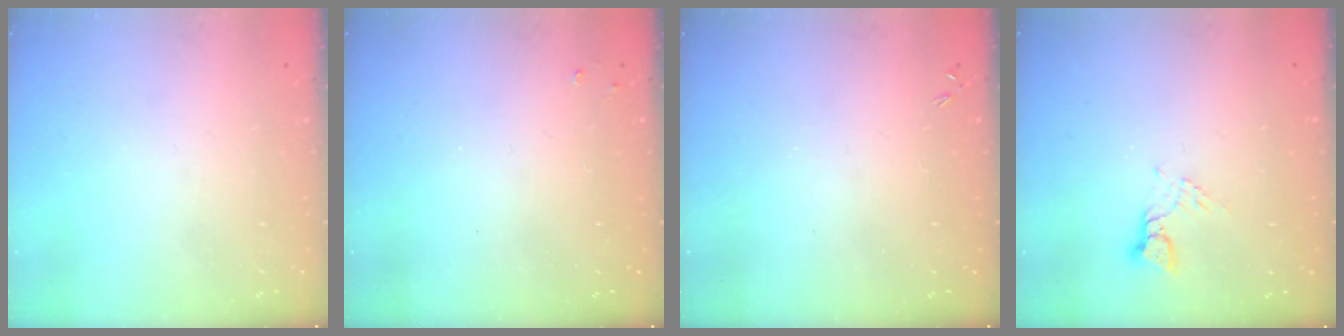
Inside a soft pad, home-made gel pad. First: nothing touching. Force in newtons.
{"total": 1.8, "press": 1.8, "slide": 0.3}
{"total": 0.0}
{"total": 2.4, "press": 2.4, "slide": 0.2}